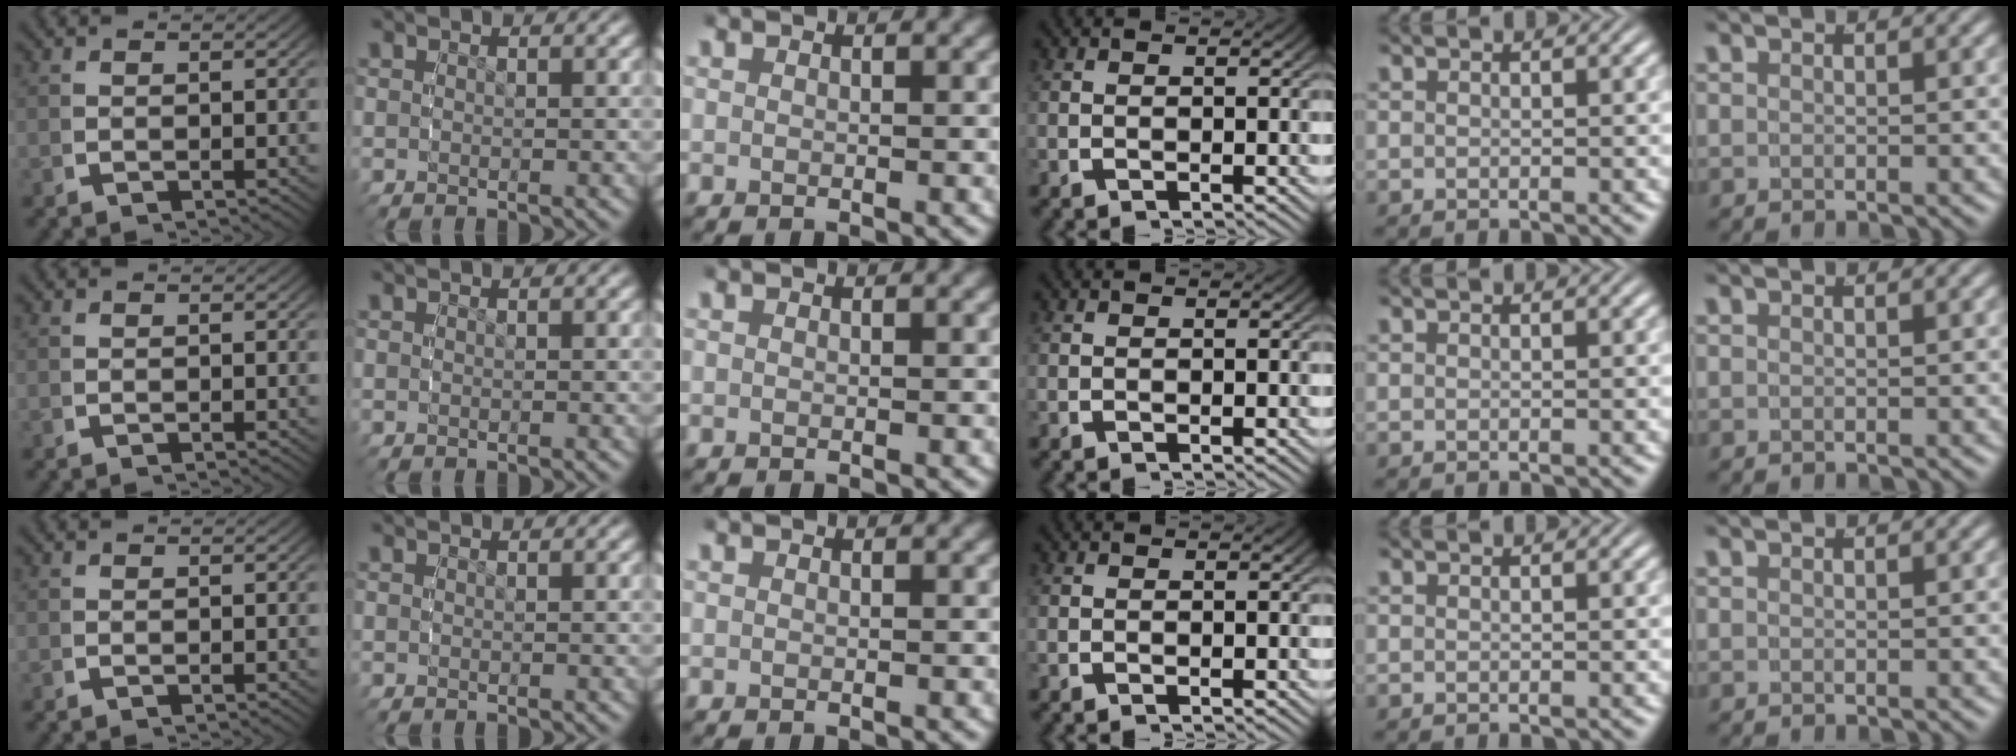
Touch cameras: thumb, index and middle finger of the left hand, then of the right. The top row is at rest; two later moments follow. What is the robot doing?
{"motion": "reach", "object": "jewelry box"}